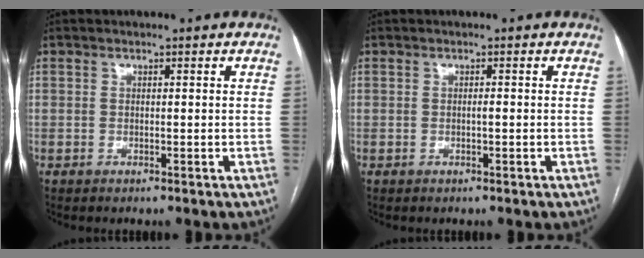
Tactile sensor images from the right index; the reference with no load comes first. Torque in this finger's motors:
{"motor_torque": [0.13, 0.04, -0.01, 0.01]}